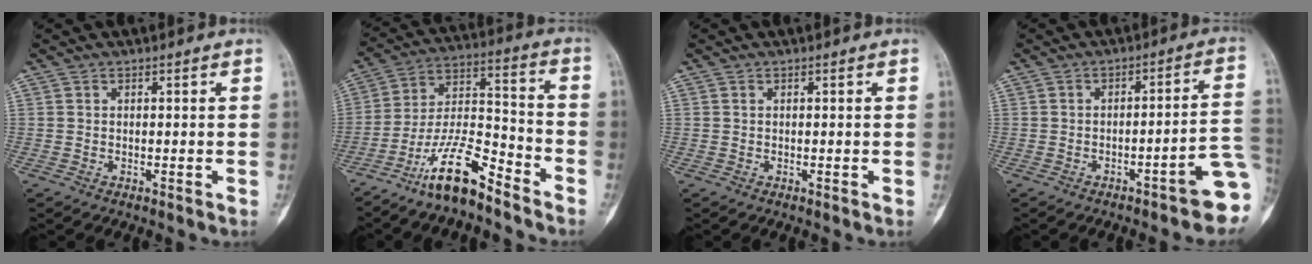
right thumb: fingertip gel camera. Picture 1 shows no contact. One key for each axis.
{"total": 13.5, "fx": -10.0, "fy": 3.5, "fz": 8.4, "tx": -0.157, "ty": 0.080, "tz": -0.190}
{"total": 0.0}
{"total": 9.6, "fx": -4.0, "fy": 1.5, "fz": 8.6, "tx": -0.093, "ty": 0.032, "tz": -0.052}